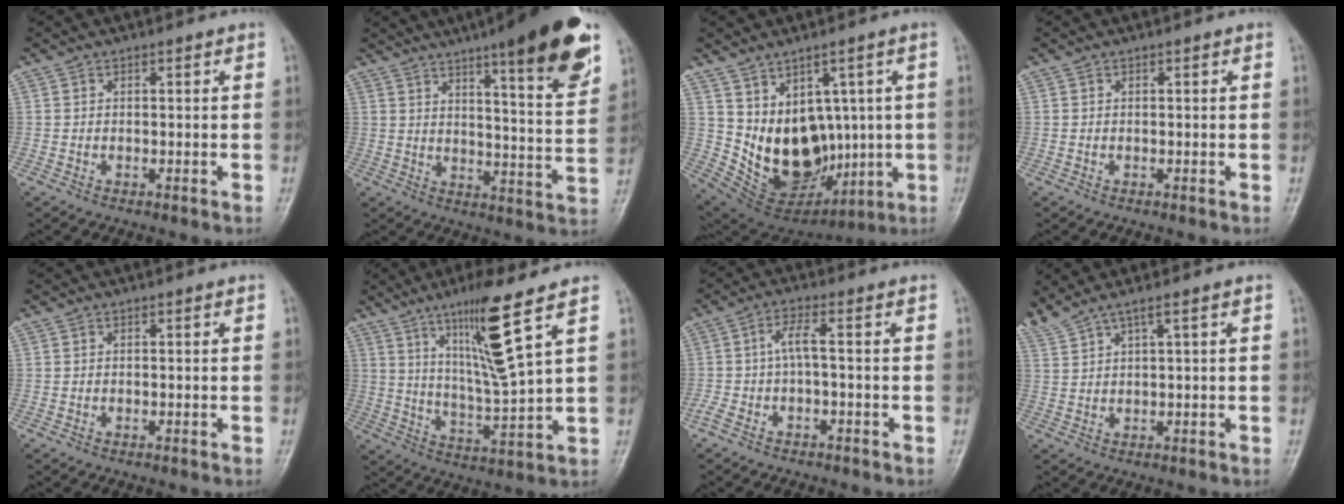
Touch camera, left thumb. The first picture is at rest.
{"total": 18.6, "force": [11.5, 3.1, 14.3], "torque": [-0.177, -0.055, 0.161]}
{"total": 15.2, "force": [0.9, 11.2, 10.2], "torque": [-0.124, -0.009, 0.059]}
{"total": 0.0}
{"total": 0.0}
{"total": 13.6, "force": [7.2, 0.3, 11.5], "torque": [-0.209, -0.052, 0.140]}
{"total": 4.5, "force": [-1.0, 0.6, 4.3], "torque": [-0.111, 0.021, -0.020]}
{"total": 4.5, "force": [3.5, -0.4, 2.8], "torque": [-0.078, 0.008, 0.082]}